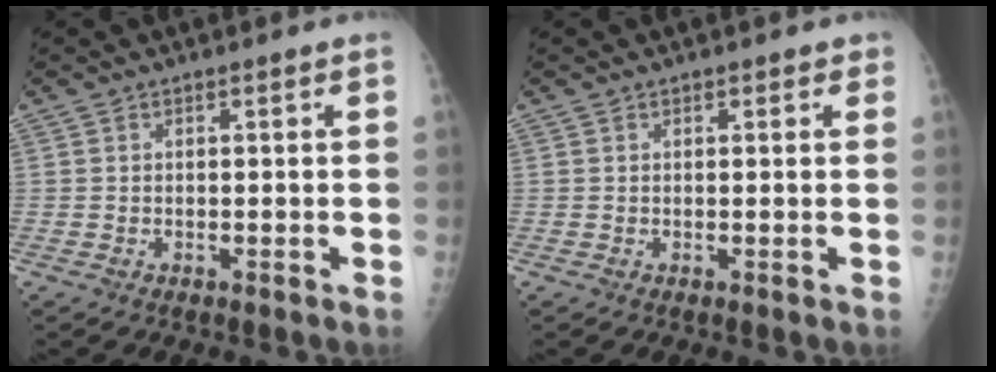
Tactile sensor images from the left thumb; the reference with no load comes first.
{"total": 1.1, "force": [0.7, 0.7, 0.4], "torque": [0.007, -0.002, 0.004]}